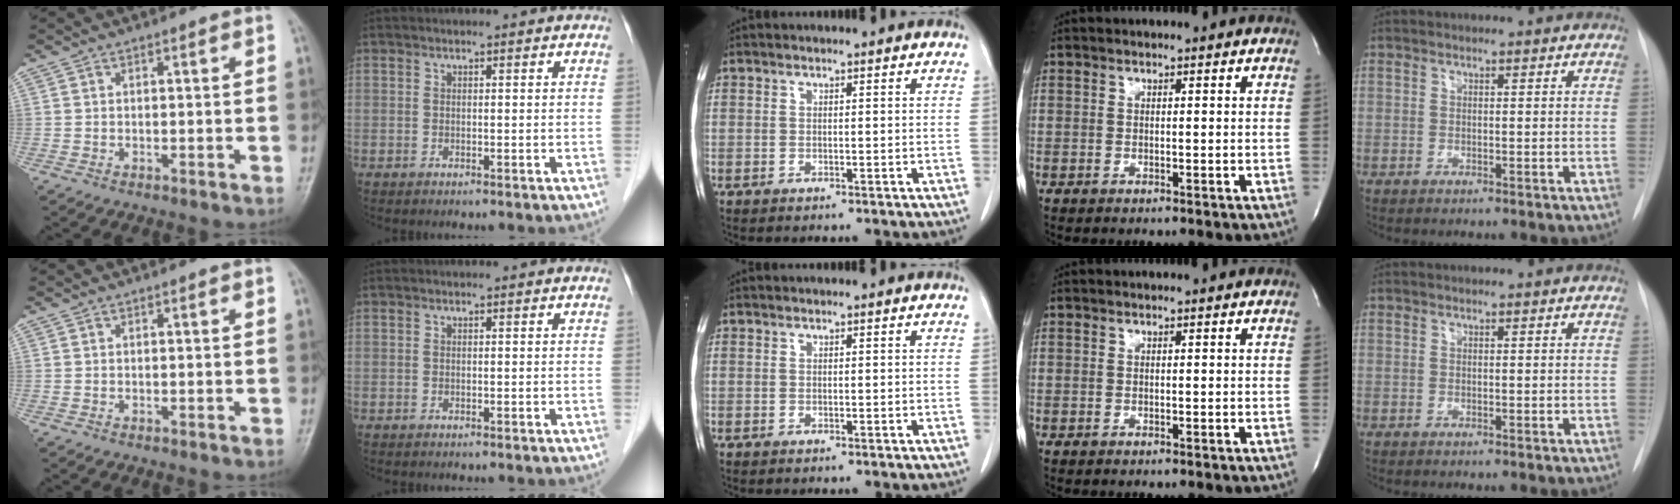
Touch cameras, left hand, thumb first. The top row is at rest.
{}